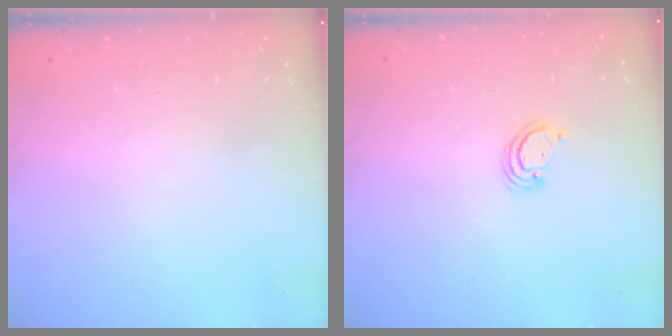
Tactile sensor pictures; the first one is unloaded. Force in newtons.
{"total": 2.3, "press": 2.3, "slide": 0.2}